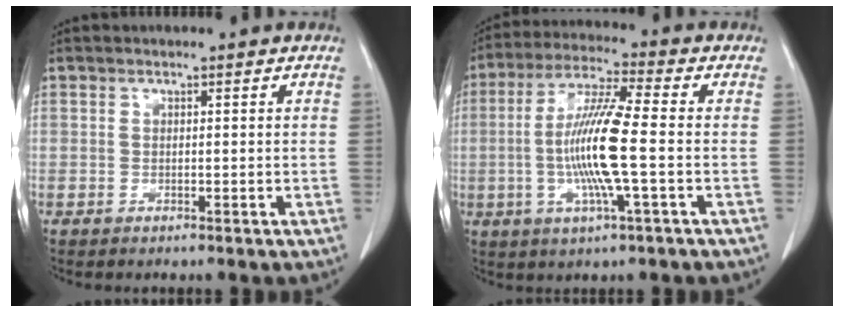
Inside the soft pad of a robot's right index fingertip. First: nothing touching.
{"total": 11.9, "force": [-1.6, 0.2, 11.8], "torque": [-0.235, -0.001, -0.038]}